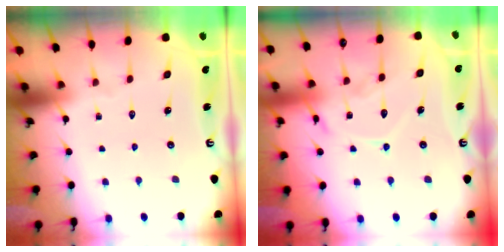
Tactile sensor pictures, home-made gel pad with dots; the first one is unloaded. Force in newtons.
{"total": 13.0, "press": 13.0, "slide": 1.1}